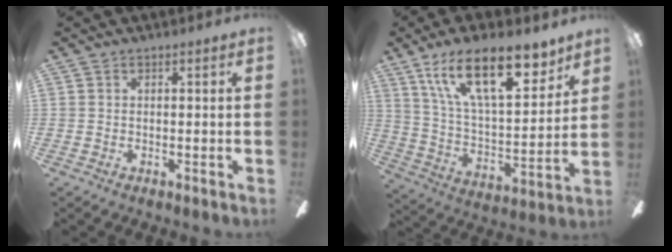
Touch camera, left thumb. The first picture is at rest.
{"total": 22.3, "force": [13.8, 9.0, 15.0], "torque": [-0.246, -0.069, 0.236]}